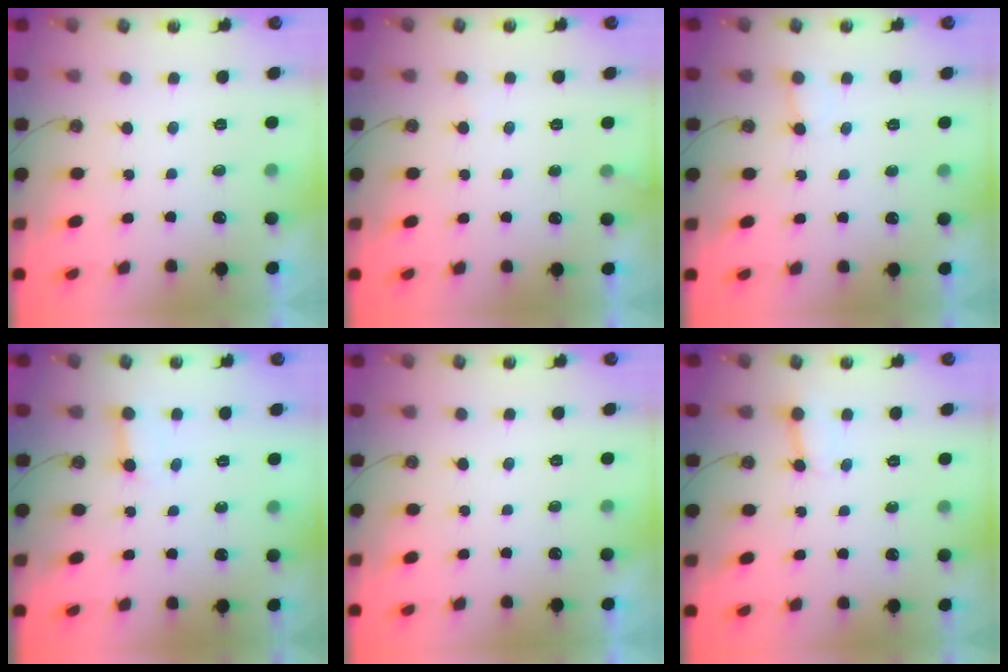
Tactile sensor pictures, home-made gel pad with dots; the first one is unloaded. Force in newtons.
{"total": 4.3, "press": 4.3, "slide": 0.3}
{"total": 3.7, "press": 3.7, "slide": 0.3}
{"total": 3.1, "press": 3.0, "slide": 0.3}
{"total": 0.0}
{"total": 2.7, "press": 2.7, "slide": 0.1}